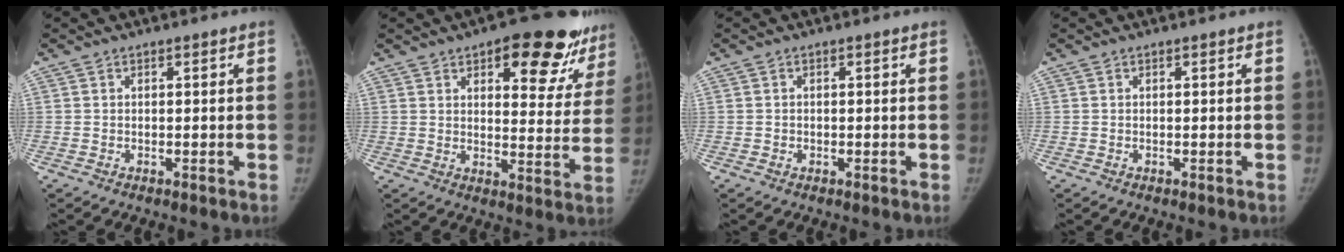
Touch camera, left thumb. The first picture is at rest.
{"total": 19.1, "force": [12.1, 8.0, 12.5], "torque": [-0.098, -0.052, 0.146]}
{"total": 0.7, "force": [-0.3, 0.7, -0.1], "torque": [0.006, 0.003, -0.007]}
{"total": 0.0}